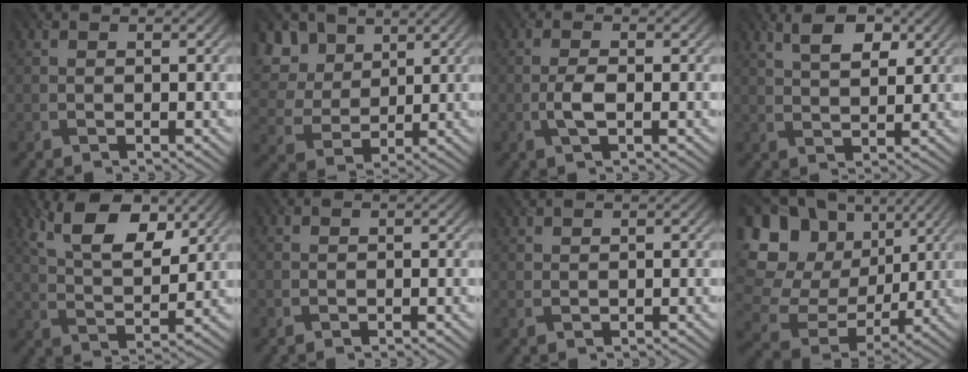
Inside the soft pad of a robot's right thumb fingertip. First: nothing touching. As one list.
[{"total": 9.4, "force": [5.4, 6.2, 4.4], "torque": [-0.160, 0.006, 0.108]}, {"total": 2.7, "force": [-0.7, 0.8, 2.5], "torque": [-0.055, 0.001, -0.018]}, {"total": 5.2, "force": [2.8, 2.4, 3.7], "torque": [-0.068, 0.002, 0.052]}, {"total": 10.6, "force": [5.9, 4.6, 7.6], "torque": [-0.150, 0.003, 0.110]}, {"total": 0.0}, {"total": 1.1, "force": [1.0, 0.2, 0.4], "torque": [-0.016, 0.006, 0.028]}, {"total": 21.7, "force": [7.1, 17.8, 10.1], "torque": [-0.297, 0.041, 0.143]}]